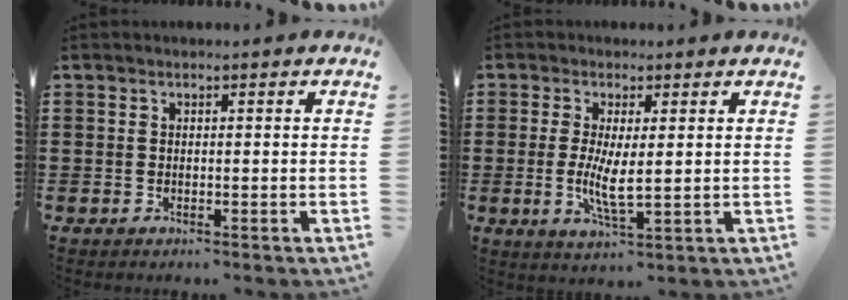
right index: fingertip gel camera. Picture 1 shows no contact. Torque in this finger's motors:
{"motor_torque": [0.47, 1.65, -0.04, 0.01]}